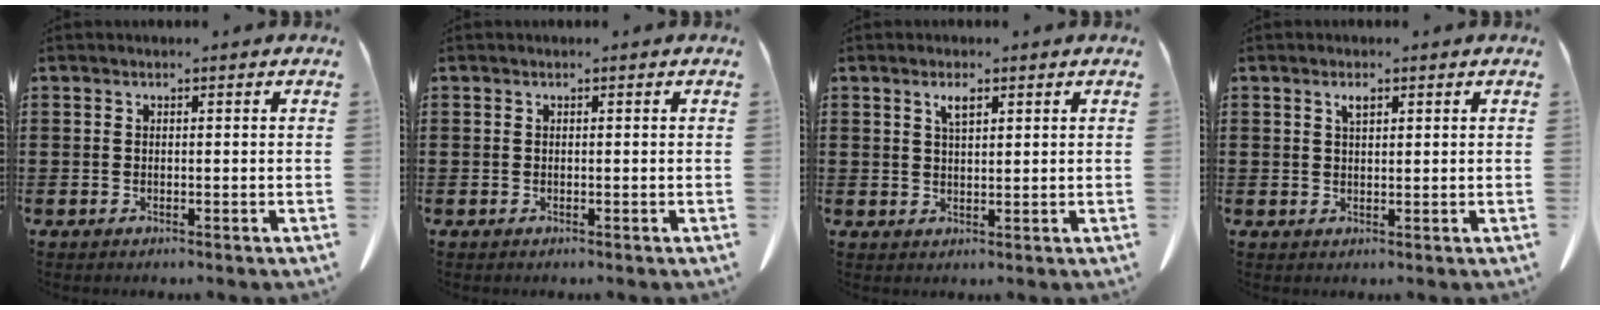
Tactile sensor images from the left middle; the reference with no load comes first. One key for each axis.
{"total": 0.0}
{"total": 2.4, "fx": 1.4, "fy": 0.6, "fz": 1.8, "tx": -0.032, "ty": 0.000, "tz": 0.022}
{"total": 1.5, "fx": 0.8, "fy": 0.5, "fz": 1.1, "tx": -0.017, "ty": -0.001, "tz": 0.012}